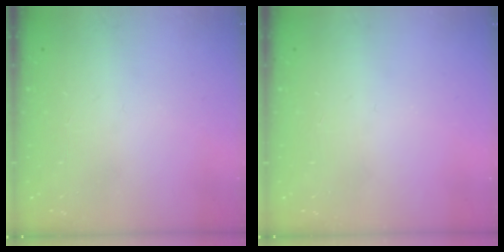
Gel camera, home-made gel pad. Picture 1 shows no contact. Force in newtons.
{"total": 0.0}